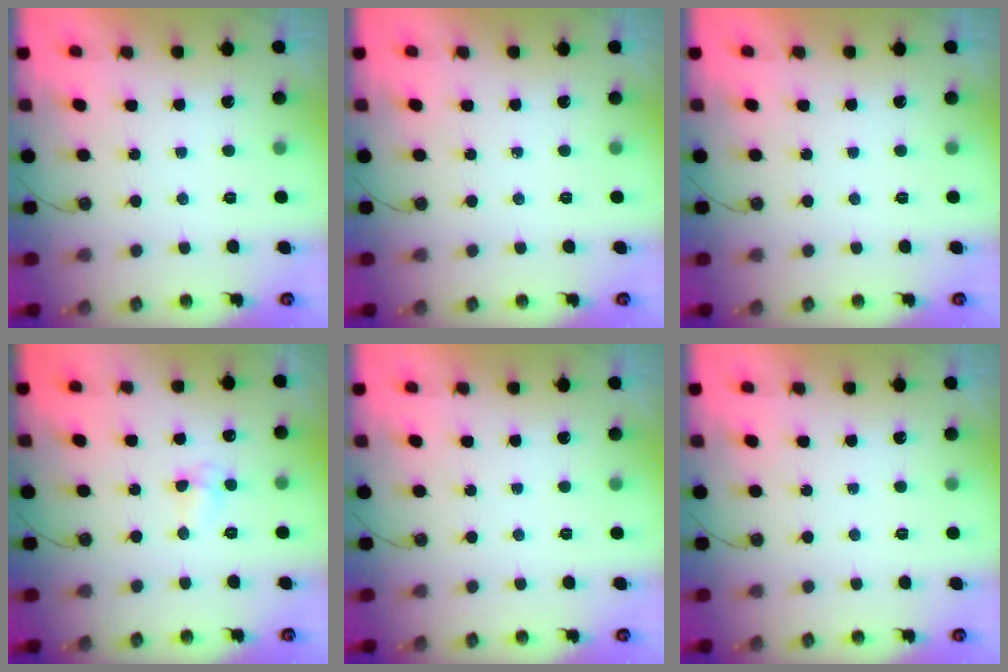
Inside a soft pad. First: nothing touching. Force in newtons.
{"total": 0.0}
{"total": 0.0}
{"total": 5.3, "press": 5.3, "slide": 0.6}
{"total": 0.0}
{"total": 0.0}